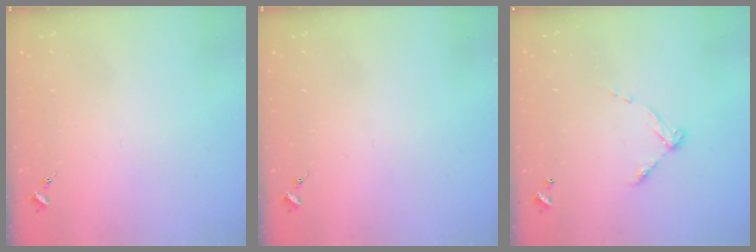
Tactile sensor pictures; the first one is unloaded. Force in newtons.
{"total": 0.0}
{"total": 6.6, "press": 6.6, "slide": 0.4}